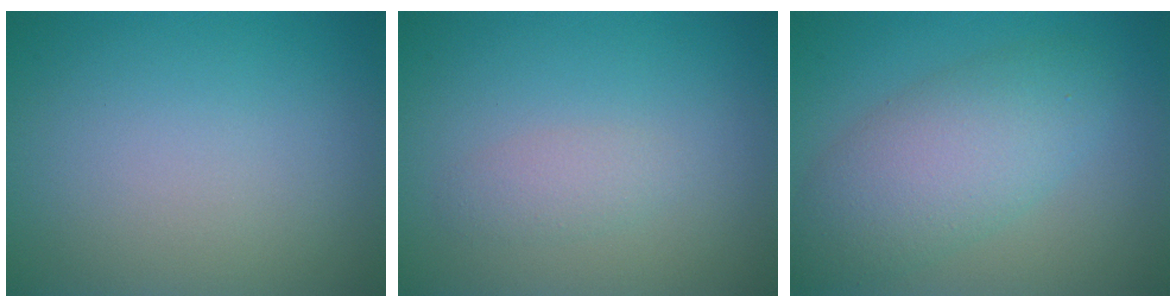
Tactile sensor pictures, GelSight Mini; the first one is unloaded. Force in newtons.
{"total": 1.4, "press": 1.4, "slide": 0.1}
{"total": 6.0, "press": 6.0, "slide": 0.3}